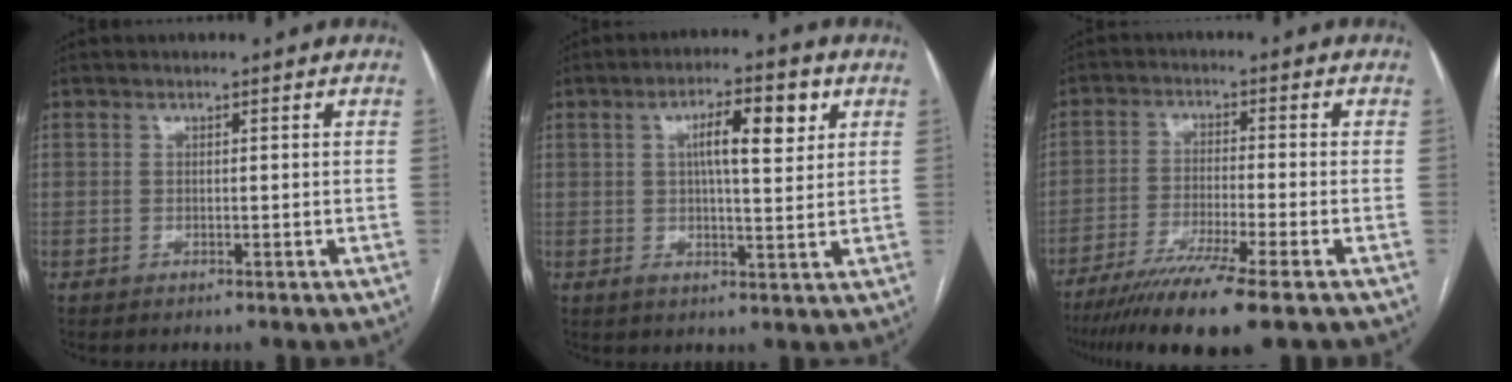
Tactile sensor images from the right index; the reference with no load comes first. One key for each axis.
{"total": 7.2, "fx": 2.5, "fy": 1.6, "fz": 6.5, "tx": -0.107, "ty": 0.012, "tz": 0.038}
{"total": 11.9, "fx": -8.8, "fy": -1.1, "fz": 7.9, "tx": -0.130, "ty": -0.032, "tz": -0.140}